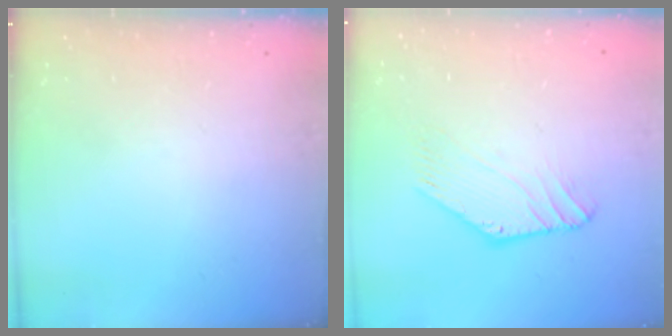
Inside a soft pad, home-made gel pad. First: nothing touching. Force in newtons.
{"total": 0.0}